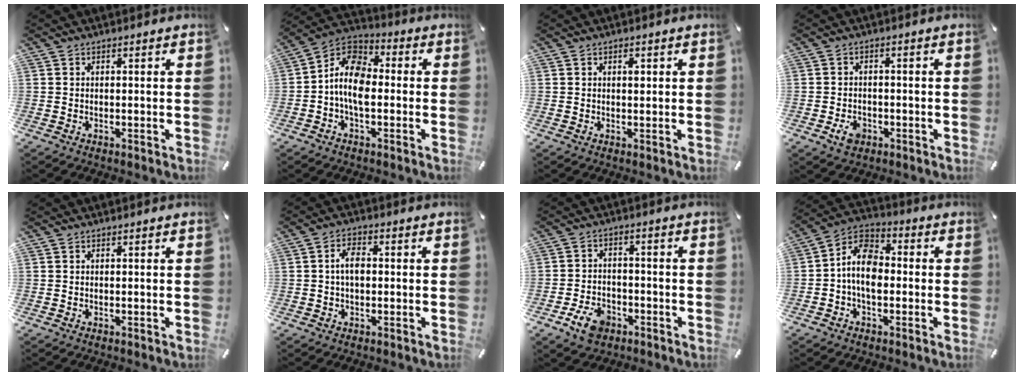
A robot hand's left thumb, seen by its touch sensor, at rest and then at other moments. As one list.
[{"total": 9.9, "force": [-2.3, 6.2, 7.4], "torque": [-0.169, 0.001, -0.046]}, {"total": 1.6, "force": [0.4, 0.9, 1.3], "torque": [-0.012, -0.003, 0.003]}, {"total": 4.0, "force": [-1.8, 2.9, 2.1], "torque": [-0.049, 0.004, -0.036]}, {"total": 0.0}, {"total": 4.4, "force": [0.0, 2.6, 3.5], "torque": [-0.068, 0.009, -0.001]}, {"total": 7.0, "force": [-3.8, 4.8, 3.5], "torque": [-0.076, 0.020, -0.072]}, {"total": 9.7, "force": [-1.7, 6.3, 7.2], "torque": [-0.157, 0.013, -0.032]}]